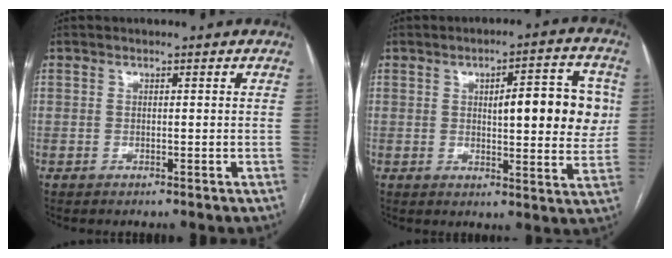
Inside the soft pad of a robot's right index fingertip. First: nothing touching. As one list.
[{"total": 11.7, "force": [2.0, 3.1, 11.1], "torque": [-0.137, 0.018, 0.025]}]